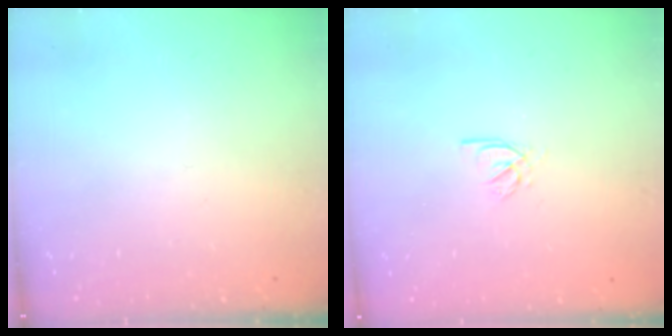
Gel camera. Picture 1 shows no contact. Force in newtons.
{"total": 2.0, "press": 2.0, "slide": 0.4}